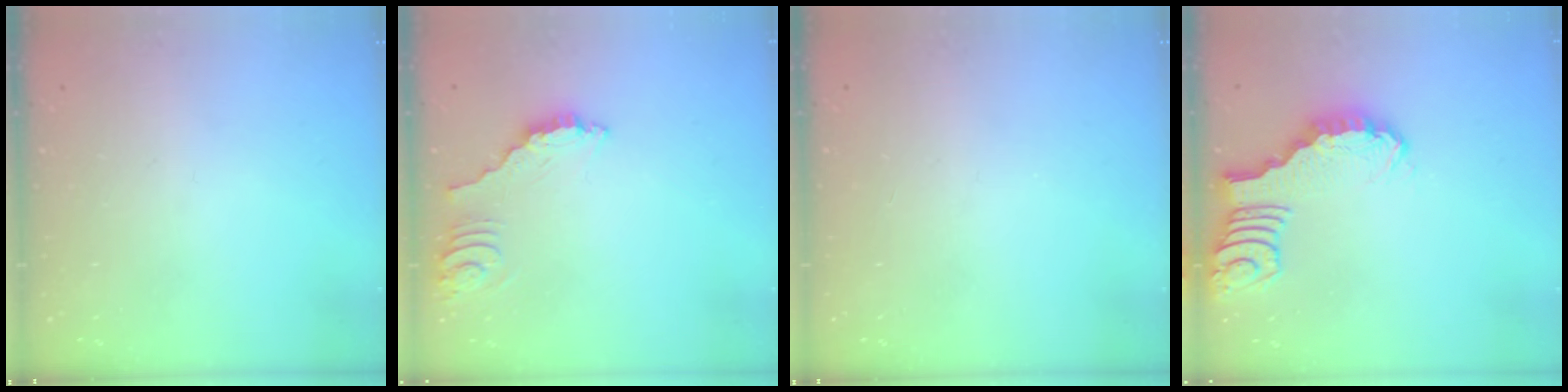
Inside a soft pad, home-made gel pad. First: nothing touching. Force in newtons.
{"total": 3.4, "press": 3.4, "slide": 0.1}
{"total": 1.9, "press": 1.7, "slide": 0.8}
{"total": 2.6, "press": 2.6, "slide": 0.4}